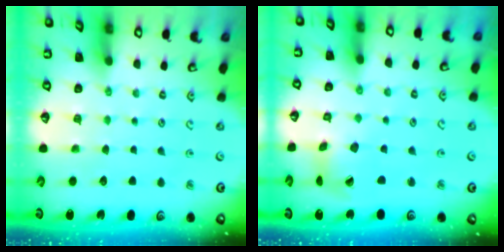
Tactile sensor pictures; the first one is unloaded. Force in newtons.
{"total": 7.7, "press": 7.6, "slide": 1.0}